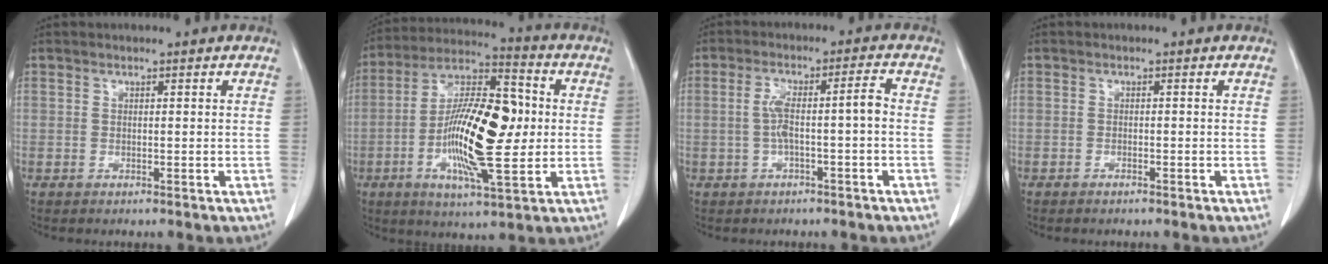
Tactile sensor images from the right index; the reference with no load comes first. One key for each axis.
{"total": 17.9, "fx": -1.2, "fy": 4.7, "fz": 17.2, "tx": -0.320, "ty": 0.010, "tz": -0.027}
{"total": 5.5, "fx": -0.7, "fy": 0.6, "fz": 5.4, "tx": -0.106, "ty": 0.026, "tz": -0.009}
{"total": 0.6, "fx": -0.5, "fy": 0.0, "fz": 0.2, "tx": -0.010, "ty": -0.001, "tz": -0.010}